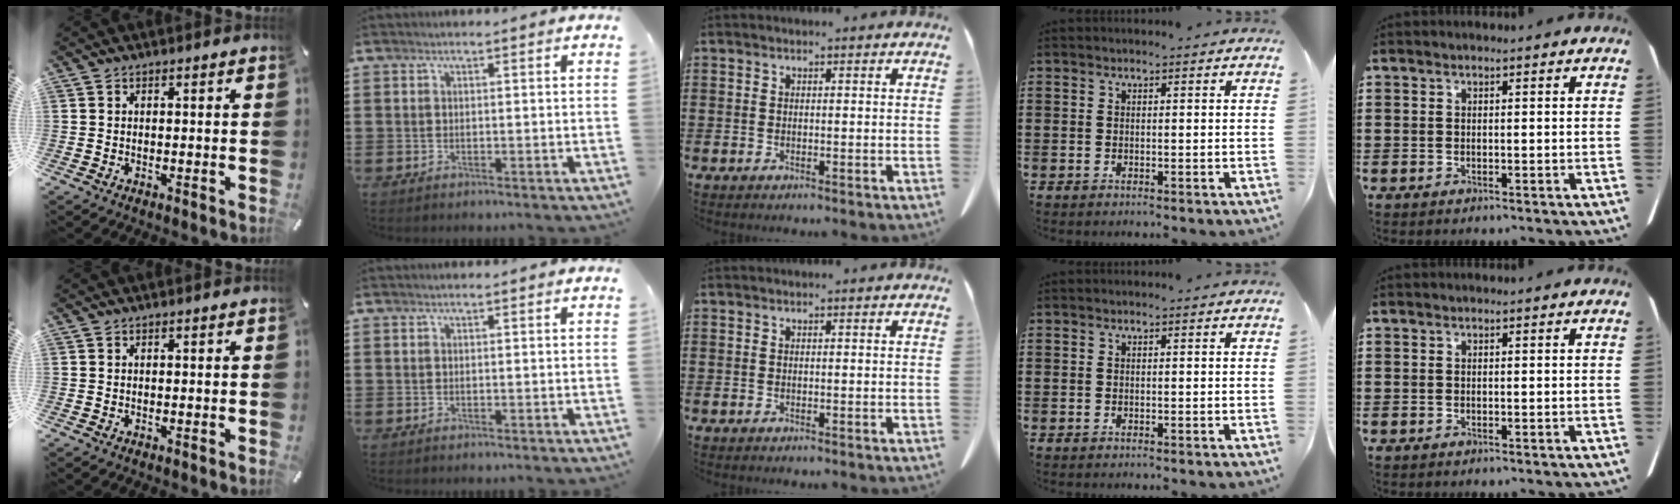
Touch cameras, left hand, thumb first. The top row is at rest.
{}